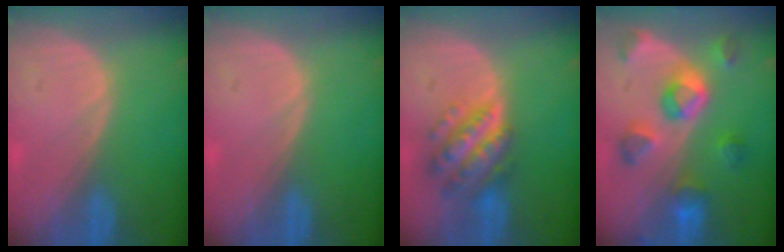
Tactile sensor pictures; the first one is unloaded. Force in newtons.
{"total": 0.0}
{"total": 7.7, "press": 7.7, "slide": 0.5}
{"total": 8.5, "press": 8.0, "slide": 2.9}